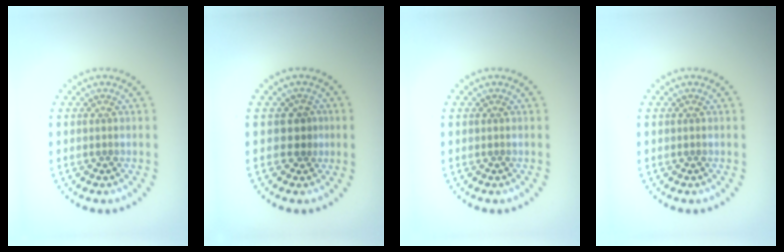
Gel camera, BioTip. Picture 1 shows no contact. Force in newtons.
{"total": 1.7, "press": 1.4, "slide": 0.9}
{"total": 0.0}
{"total": 0.0}